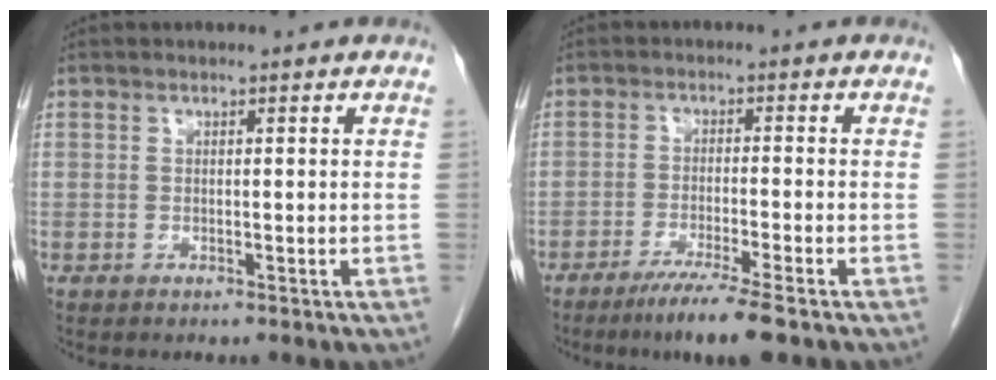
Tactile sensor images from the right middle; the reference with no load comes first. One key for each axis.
{"total": 6.9, "fx": -4.9, "fy": -0.6, "fz": 4.8, "tx": -0.079, "ty": -0.019, "tz": -0.085}